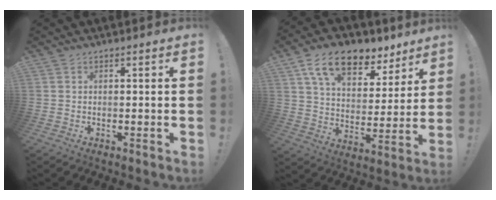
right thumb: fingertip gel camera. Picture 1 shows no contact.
{"total": 16.2, "force": [10.2, 8.4, 9.3], "torque": [-0.164, -0.054, 0.183]}